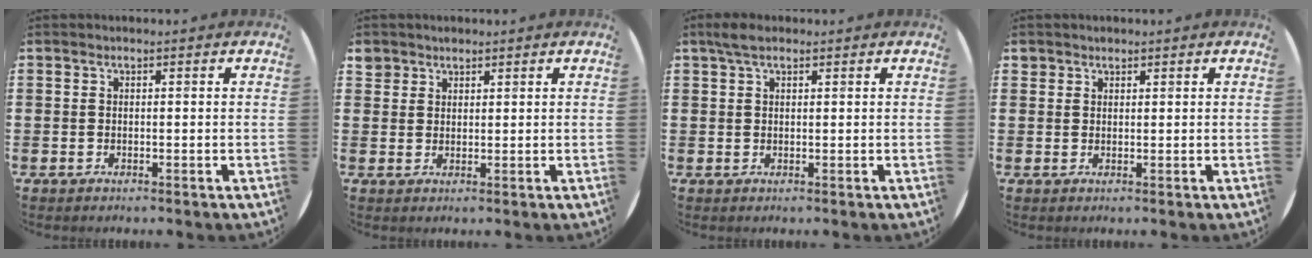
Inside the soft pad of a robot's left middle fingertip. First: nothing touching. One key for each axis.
{"total": 2.1, "fx": 1.7, "fy": 1.2, "fz": -0.1, "tx": 0.005, "ty": 0.003, "tz": 0.033}
{"total": 2.5, "fx": 1.6, "fy": 1.1, "fz": 1.5, "tx": -0.025, "ty": 0.005, "tz": 0.028}
{"total": 1.1, "fx": 1.0, "fy": 0.5, "fz": -0.1, "tx": 0.000, "ty": 0.002, "tz": 0.021}